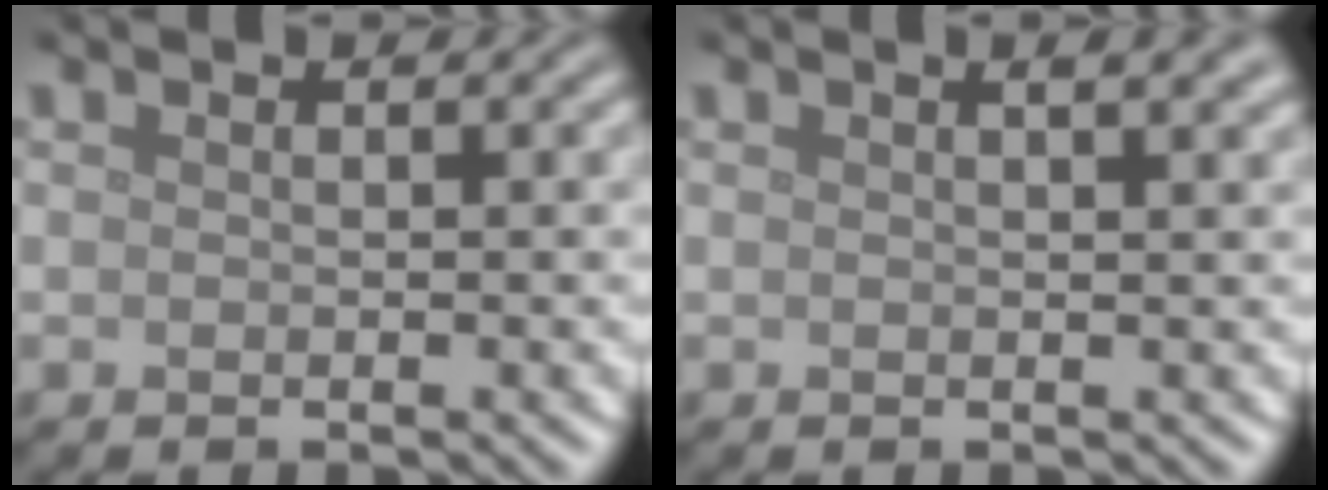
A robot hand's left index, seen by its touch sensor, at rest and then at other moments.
{"total": 3.0, "force": [1.5, 1.2, 2.2], "torque": [-0.008, 0.010, 0.001]}